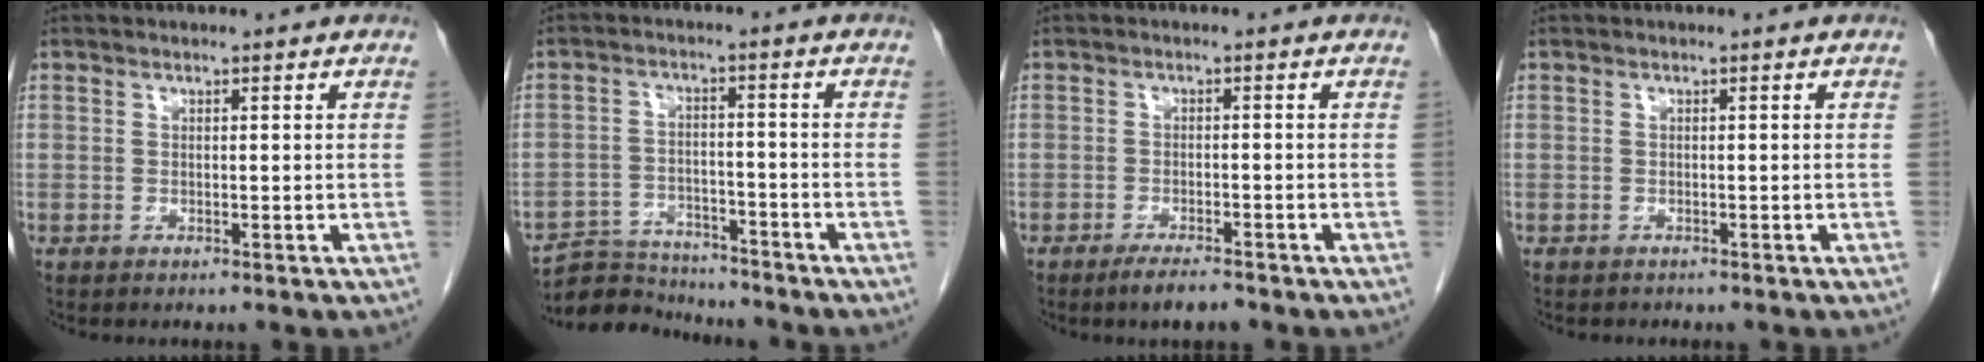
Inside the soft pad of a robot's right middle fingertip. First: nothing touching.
{"total": 8.1, "force": [-7.9, 1.7, 0.2], "torque": [-0.003, 0.009, -0.135]}
{"total": 3.4, "force": [-2.6, 0.5, 2.1], "torque": [-0.039, -0.004, -0.043]}
{"total": 0.7, "force": [-0.6, 0.3, 0.0], "torque": [-0.008, 0.001, -0.010]}